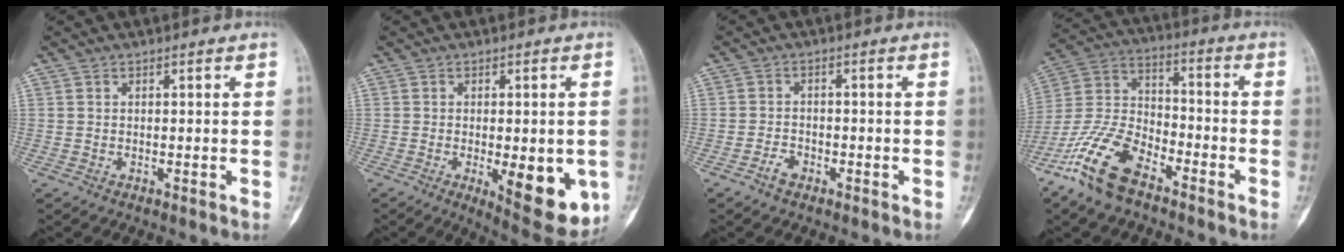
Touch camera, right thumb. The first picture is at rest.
{"total": 12.8, "force": [-3.1, 4.8, 11.5], "torque": [-0.130, -0.020, -0.028]}
{"total": 2.5, "force": [-1.7, 1.4, 1.2], "torque": [-0.018, 0.011, -0.030]}
{"total": 15.0, "force": [-9.6, 6.8, 9.3], "torque": [-0.192, 0.049, -0.196]}